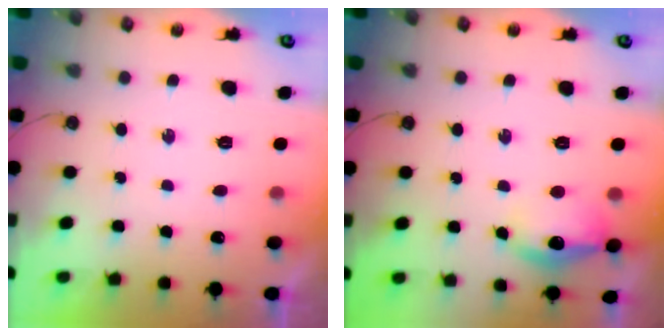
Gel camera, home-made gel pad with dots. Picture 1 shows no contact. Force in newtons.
{"total": 13.4, "press": 13.4, "slide": 1.0}